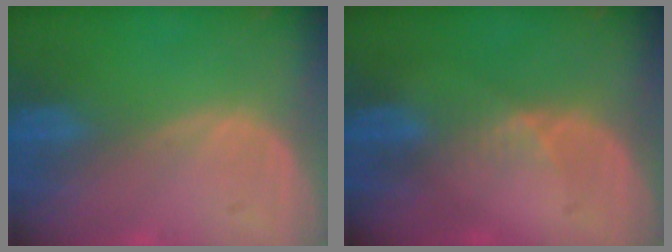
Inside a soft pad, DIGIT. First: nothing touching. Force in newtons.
{"total": 2.0, "press": 1.6, "slide": 1.3}